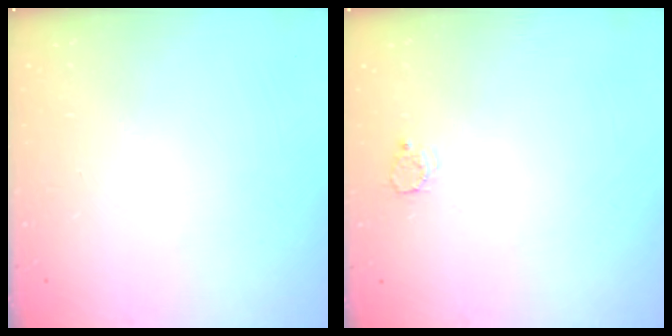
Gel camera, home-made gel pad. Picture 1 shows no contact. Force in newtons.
{"total": 2.5, "press": 2.5, "slide": 0.3}